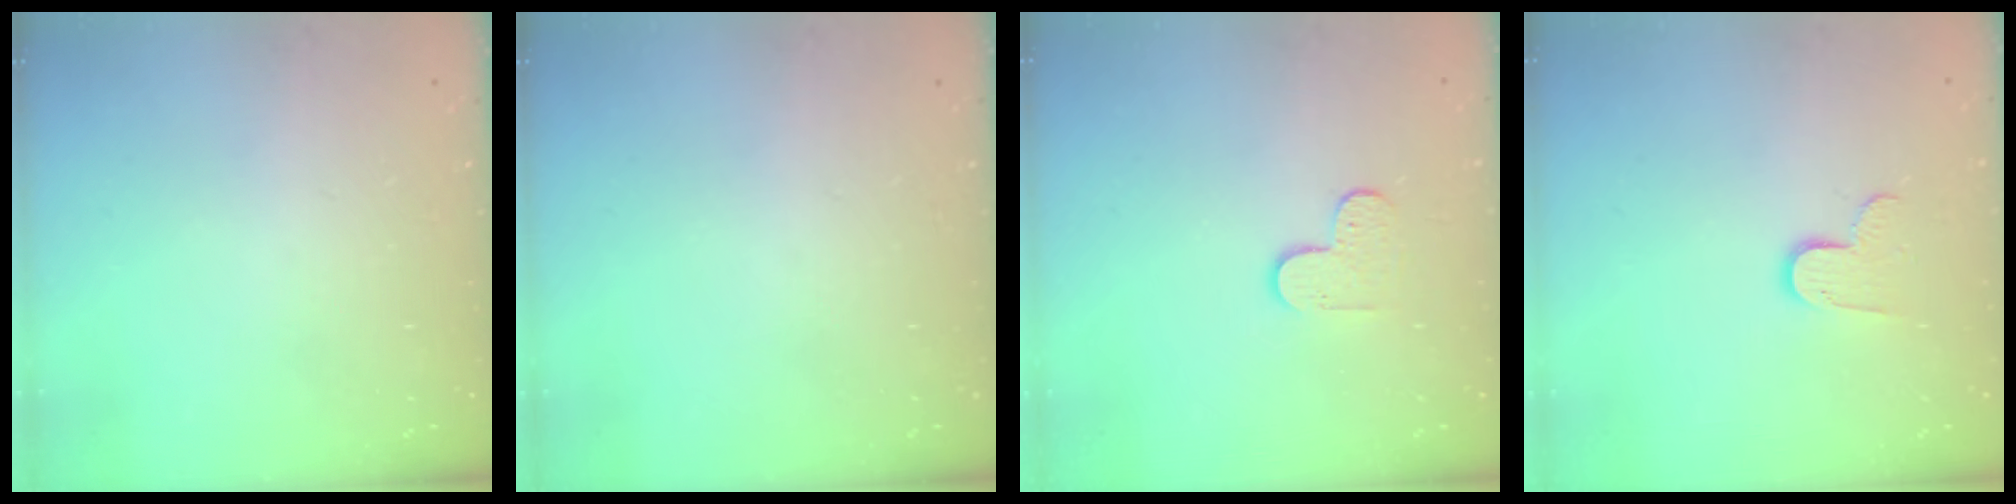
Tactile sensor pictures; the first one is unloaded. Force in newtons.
{"total": 0.0}
{"total": 4.7, "press": 4.7, "slide": 0.5}
{"total": 7.6, "press": 7.6, "slide": 0.5}